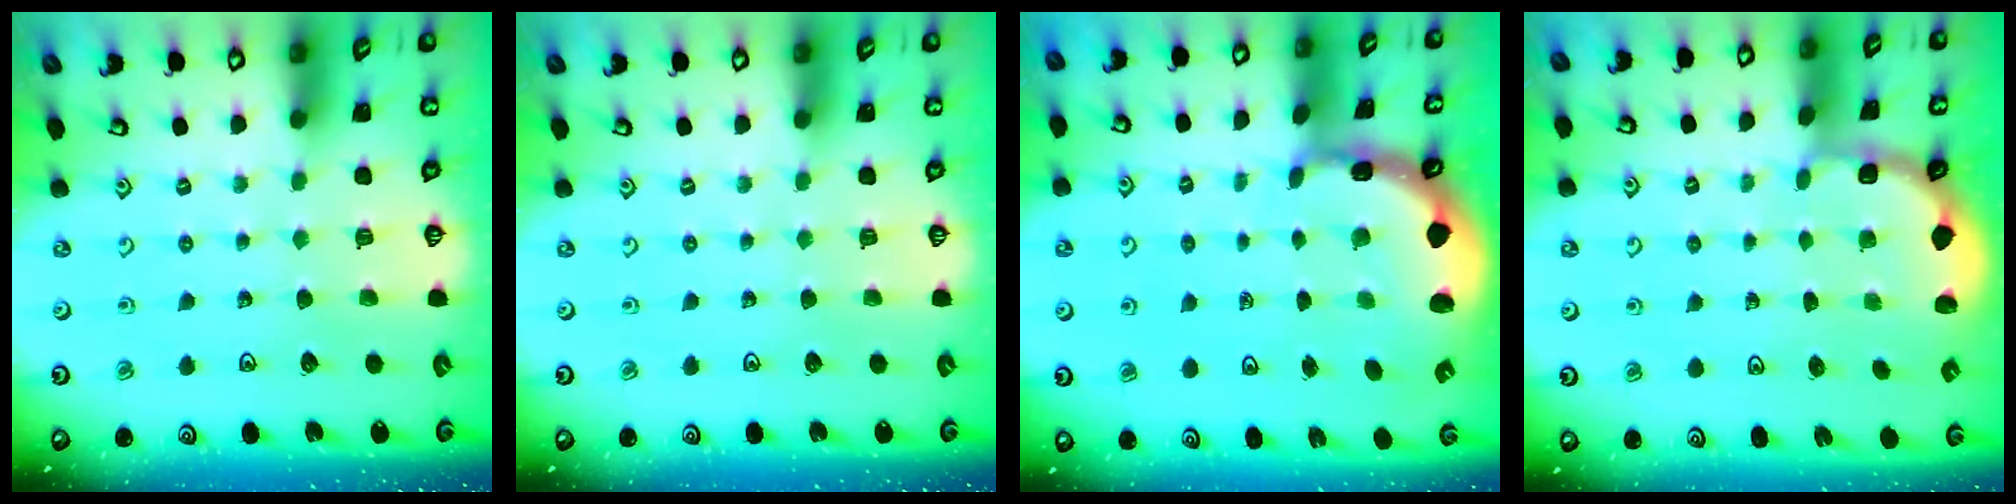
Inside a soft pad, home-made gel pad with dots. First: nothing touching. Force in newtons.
{"total": 0.0}
{"total": 2.2, "press": 2.0, "slide": 1.0}
{"total": 1.8, "press": 1.6, "slide": 0.7}